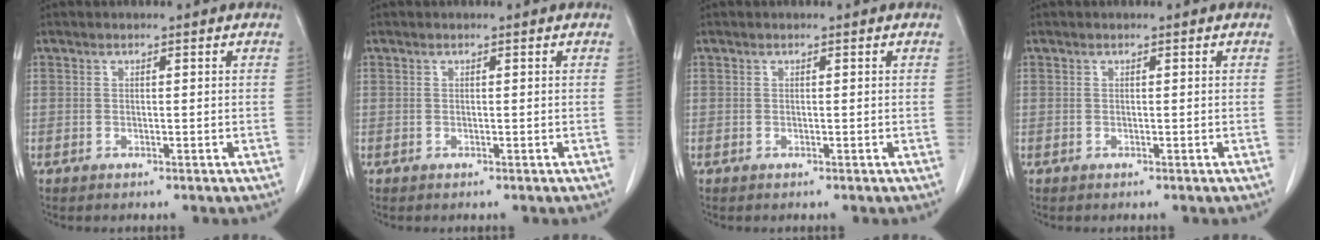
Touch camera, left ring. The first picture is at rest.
{"total": 0.0}
{"total": 0.0}
{"total": 0.0}